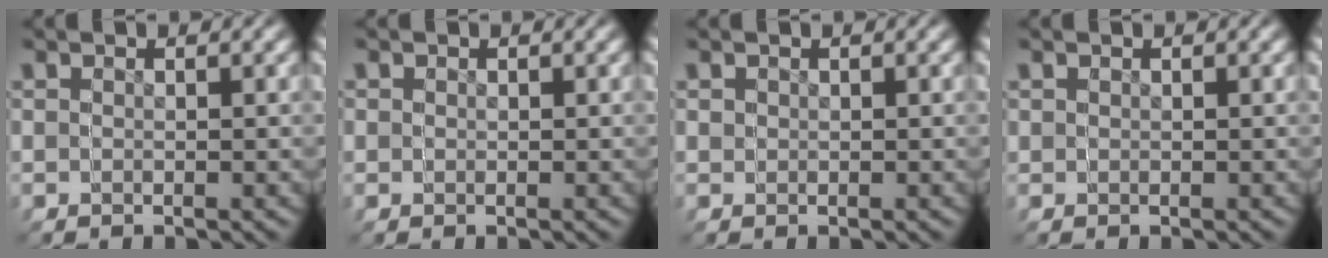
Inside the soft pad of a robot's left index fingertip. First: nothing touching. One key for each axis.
{"total": 1.4, "fx": 0.2, "fy": 1.4, "fz": -0.3, "tx": 0.004, "ty": -0.012, "tz": 0.009}
{"total": 1.4, "fx": 0.5, "fy": 1.3, "fz": 0.3, "tx": 0.000, "ty": -0.003, "tz": 0.012}
{"total": 1.2, "fx": 0.5, "fy": 1.0, "fz": 0.5, "tx": -0.005, "ty": -0.002, "tz": 0.010}